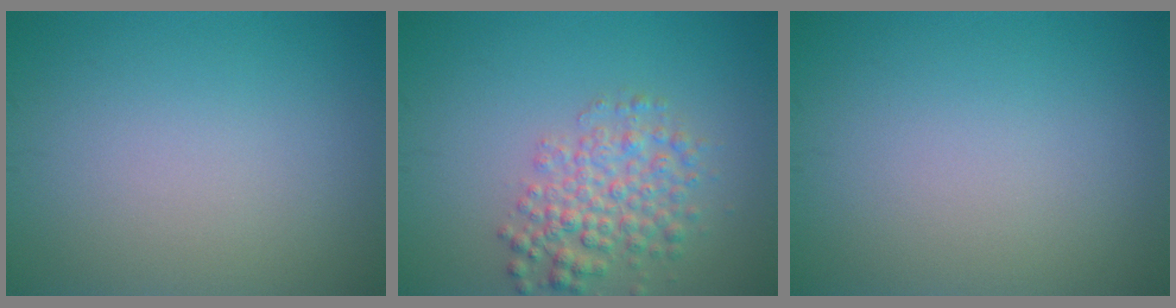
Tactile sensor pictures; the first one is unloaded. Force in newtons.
{"total": 4.0, "press": 4.0, "slide": 0.2}
{"total": 0.0}